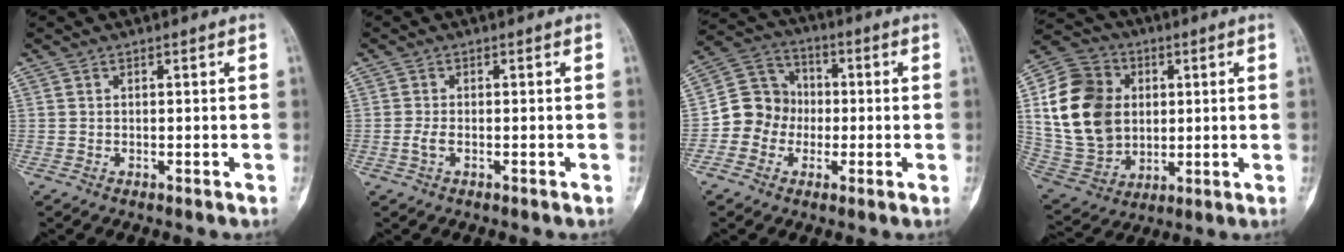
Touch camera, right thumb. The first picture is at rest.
{"total": 1.5, "force": [-0.5, 0.7, 1.3], "torque": [-0.032, 0.000, -0.011]}
{"total": 9.6, "force": [-1.5, 8.9, 3.1], "torque": [-0.020, 0.033, -0.039]}
{"total": 20.1, "force": [3.1, 15.6, 12.3], "torque": [-0.217, 0.005, 0.067]}